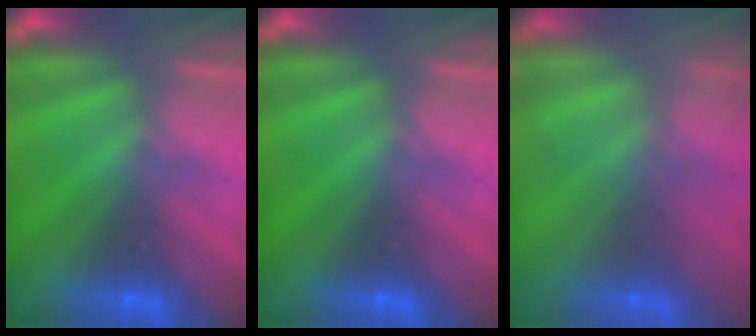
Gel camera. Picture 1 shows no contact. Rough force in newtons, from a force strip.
{"total": 0.0}
{"total": 7.0}